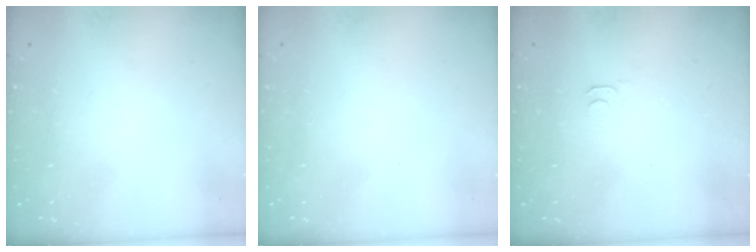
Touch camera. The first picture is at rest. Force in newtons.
{"total": 1.6, "press": 1.6, "slide": 0.1}
{"total": 2.8, "press": 2.7, "slide": 0.5}